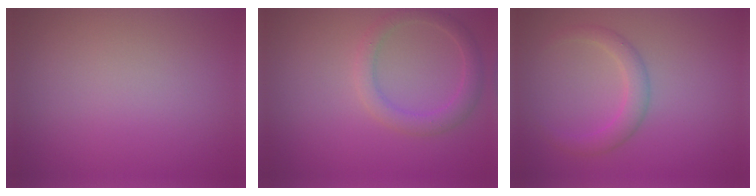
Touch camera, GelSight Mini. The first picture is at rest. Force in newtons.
{"total": 2.5, "press": 2.5, "slide": 0.1}
{"total": 2.2, "press": 2.2, "slide": 0.1}